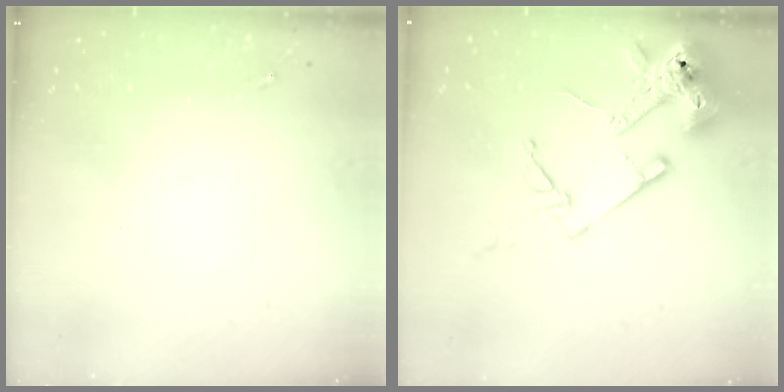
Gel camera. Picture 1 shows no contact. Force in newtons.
{"total": 17.2, "press": 17.1, "slide": 2.1}